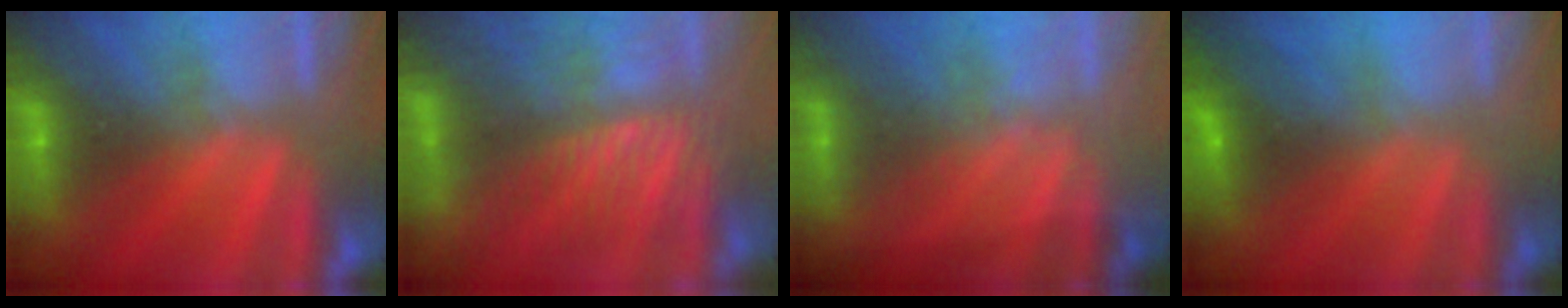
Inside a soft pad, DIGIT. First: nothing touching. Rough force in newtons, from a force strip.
{"total": 8.7}
{"total": 1.3}
{"total": 2.8}